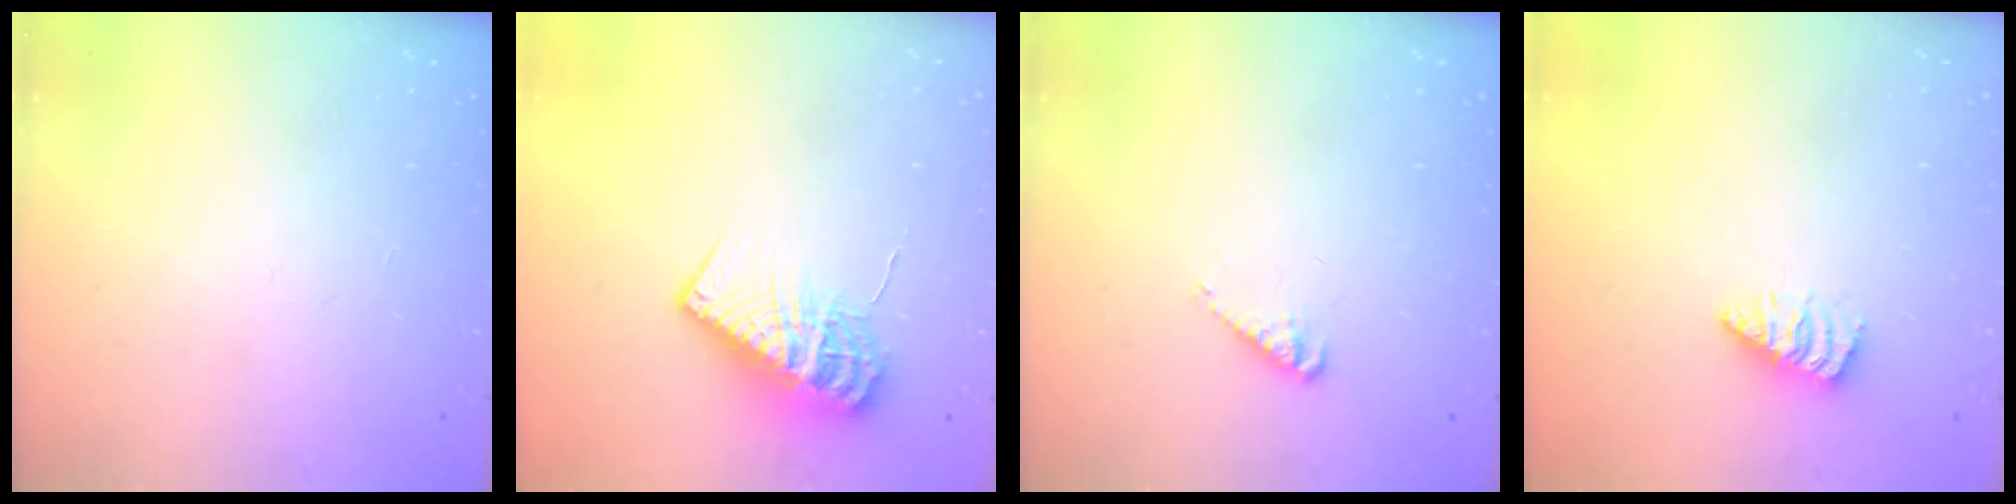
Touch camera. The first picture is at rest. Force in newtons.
{"total": 12.0, "press": 11.9, "slide": 1.0}
{"total": 1.7, "press": 1.7, "slide": 0.4}
{"total": 1.4, "press": 1.3, "slide": 0.2}